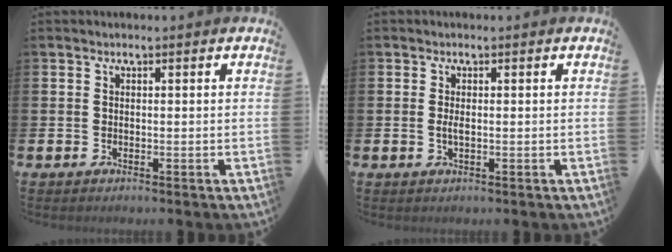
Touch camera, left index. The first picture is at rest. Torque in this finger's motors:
{"motor_torque": [0.29, 0.20, 0.03, 0.07]}